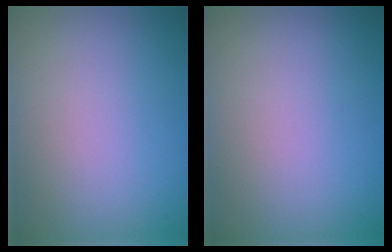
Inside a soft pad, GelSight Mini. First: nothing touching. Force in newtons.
{"total": 0.0}